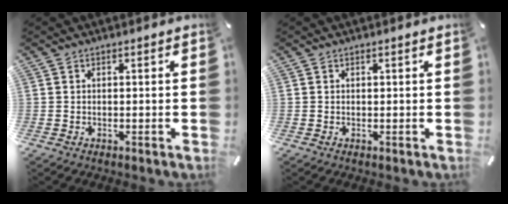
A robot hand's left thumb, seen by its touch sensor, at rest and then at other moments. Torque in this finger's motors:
{"motor_torque": [0.25, 0.31, 0.00, -0.08, 0.03]}